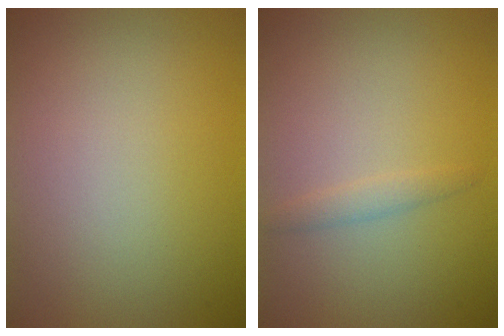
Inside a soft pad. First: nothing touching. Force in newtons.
{"total": 1.0, "press": 1.0, "slide": 0.1}